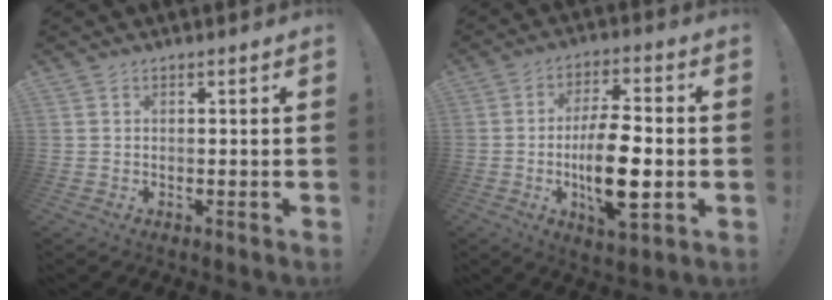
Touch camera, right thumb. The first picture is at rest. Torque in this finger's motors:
{"motor_torque": [0.43, 0.45, 0.47, 0.30, 0.10]}